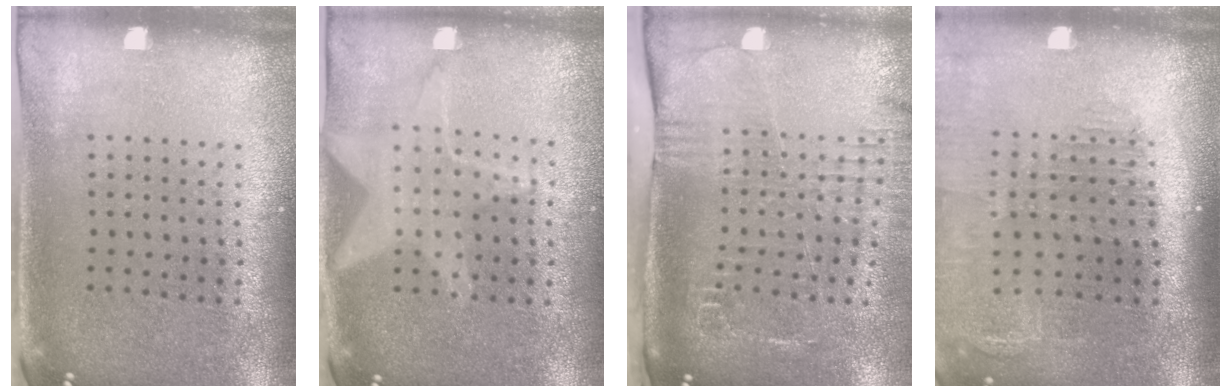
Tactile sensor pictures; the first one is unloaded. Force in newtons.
{"total": 1.1, "press": 1.1, "slide": 0.2}
{"total": 2.6, "press": 2.0, "slide": 1.6}
{"total": 1.6, "press": 1.5, "slide": 0.6}